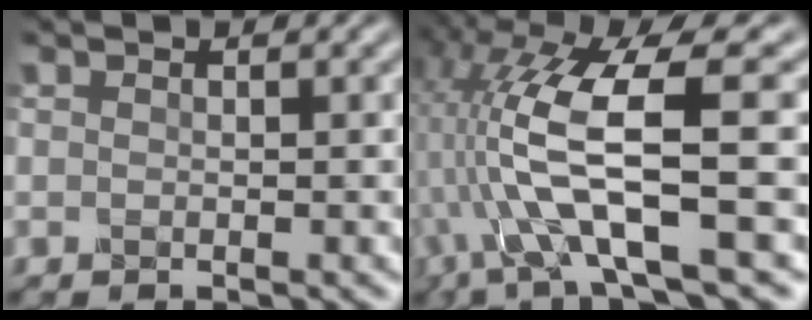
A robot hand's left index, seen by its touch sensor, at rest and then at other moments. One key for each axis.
{"total": 10.9, "fx": -1.1, "fy": 2.9, "fz": 10.5, "tx": -0.208, "ty": 0.012, "tz": -0.017}